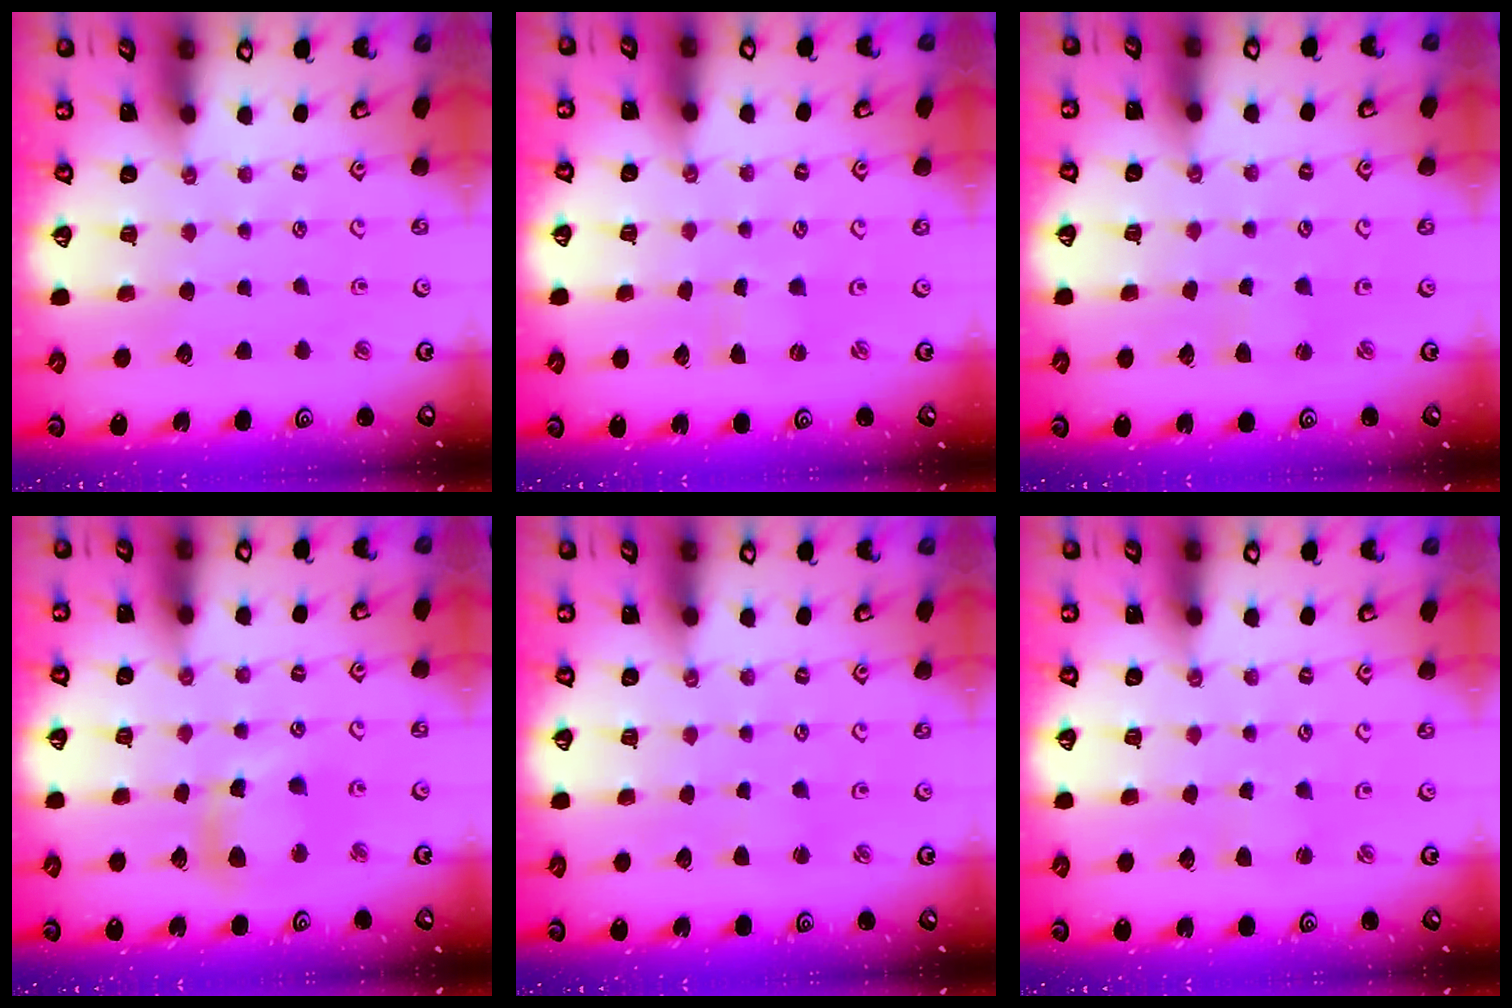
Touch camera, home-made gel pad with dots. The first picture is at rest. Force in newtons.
{"total": 0.0}
{"total": 2.1, "press": 2.1, "slide": 0.3}
{"total": 10.3, "press": 10.2, "slide": 1.3}
{"total": 1.4, "press": 1.3, "slide": 0.3}
{"total": 2.1, "press": 2.1, "slide": 0.3}